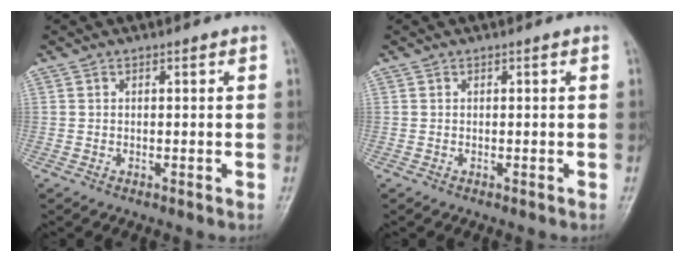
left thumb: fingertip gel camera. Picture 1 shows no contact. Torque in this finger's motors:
{"motor_torque": [0.01, 0.03, -0.09, -0.12, 0.00]}